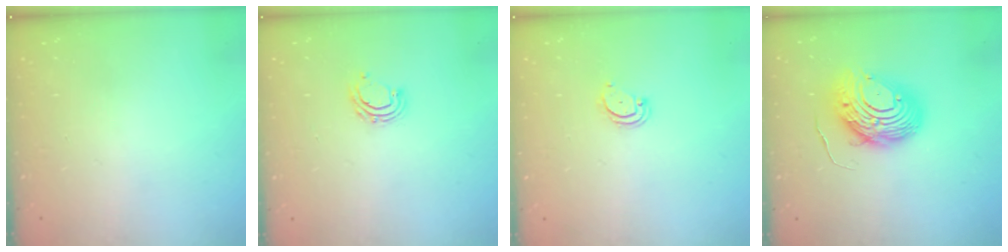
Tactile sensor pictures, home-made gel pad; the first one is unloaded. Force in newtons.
{"total": 4.9, "press": 4.9, "slide": 0.5}
{"total": 3.8, "press": 3.8, "slide": 0.3}
{"total": 12.1, "press": 12.1, "slide": 1.4}